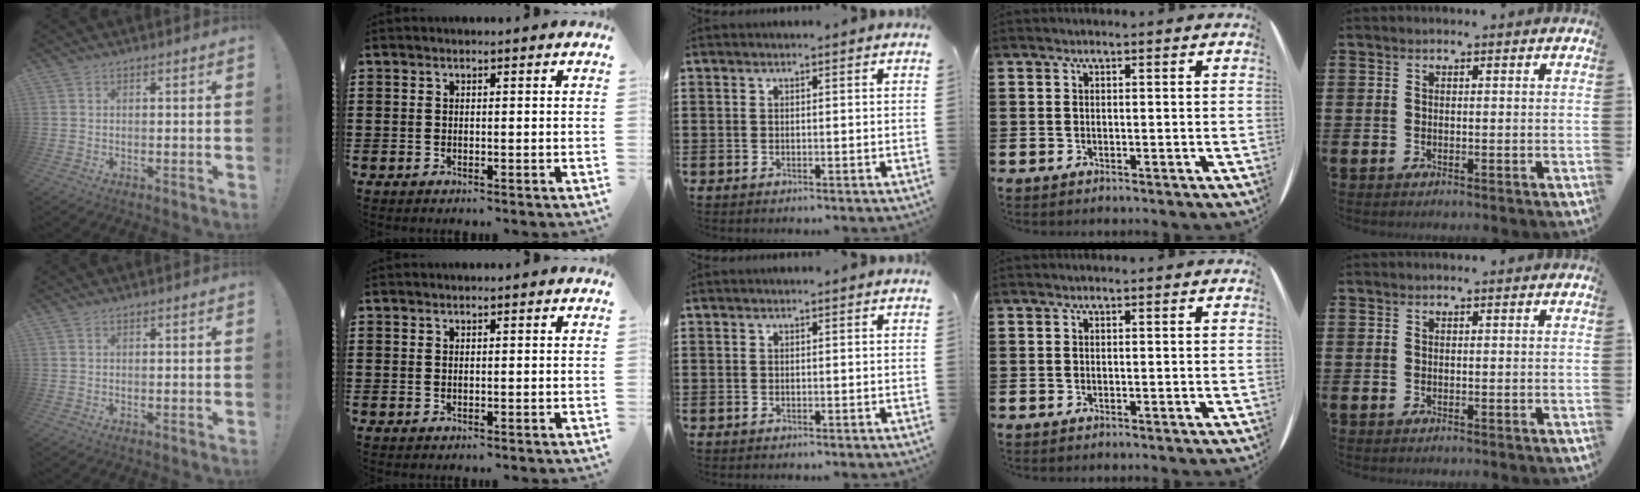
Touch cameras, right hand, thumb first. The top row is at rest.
{}